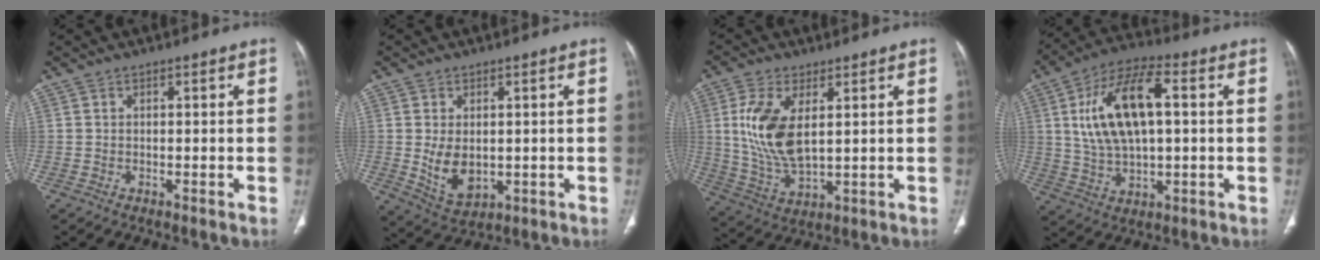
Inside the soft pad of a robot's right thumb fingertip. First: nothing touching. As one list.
[{"total": 7.0, "force": [-0.1, 4.6, 5.3], "torque": [-0.082, -0.015, 0.016]}, {"total": 12.6, "force": [2.7, 6.2, 10.7], "torque": [-0.223, -0.015, 0.064]}, {"total": 16.4, "force": [2.9, 7.6, 14.2], "torque": [-0.262, 0.016, 0.053]}]